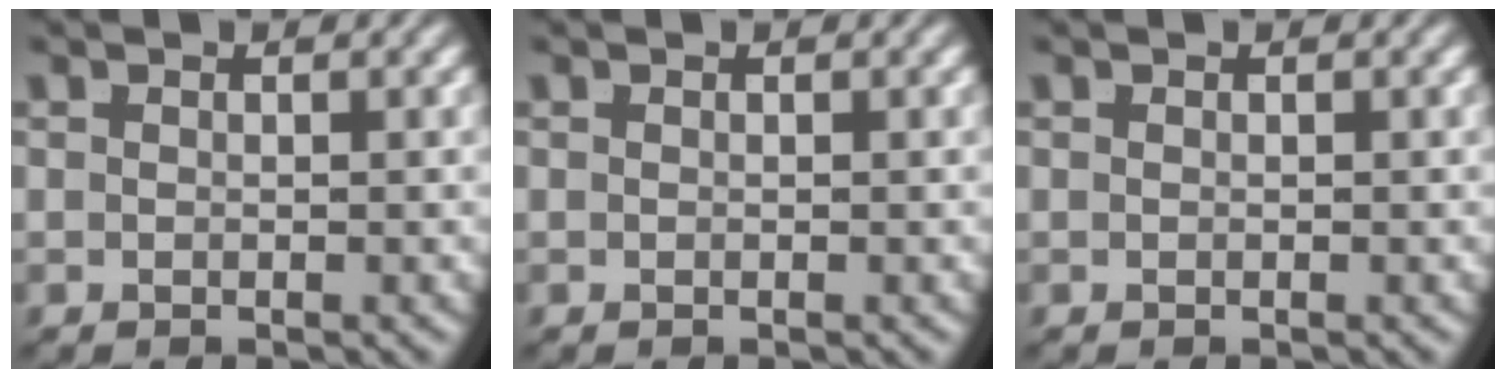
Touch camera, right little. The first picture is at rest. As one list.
[{"total": 0.0}, {"total": 0.0}]